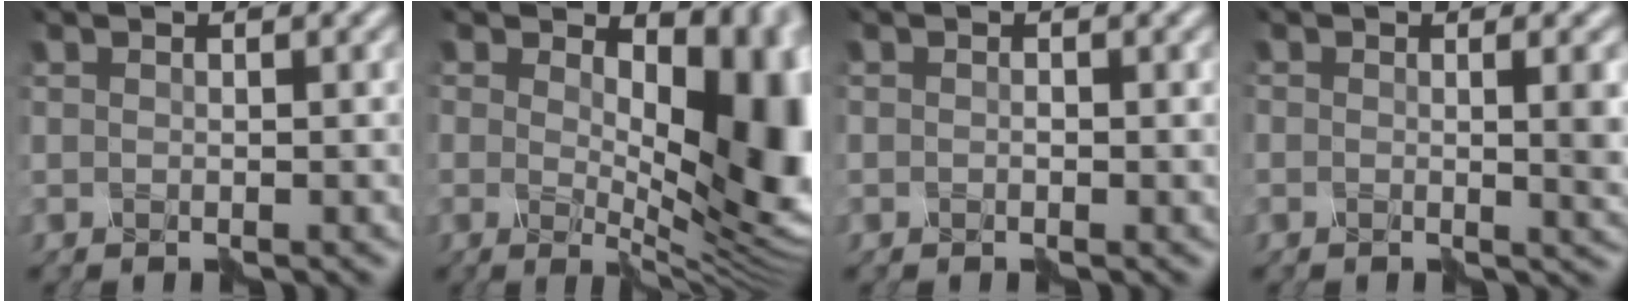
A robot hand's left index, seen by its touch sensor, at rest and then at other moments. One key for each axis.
{"total": 11.6, "fx": 1.3, "fy": 6.3, "fz": 9.6, "tx": -0.104, "ty": -0.006, "tz": 0.030}
{"total": 0.5, "fx": -0.4, "fy": 0.3, "fz": 0.1, "tx": 0.000, "ty": 0.001, "tz": -0.003}
{"total": 2.8, "fx": -0.2, "fy": 0.8, "fz": 2.7, "tx": -0.029, "ty": 0.001, "tz": -0.002}